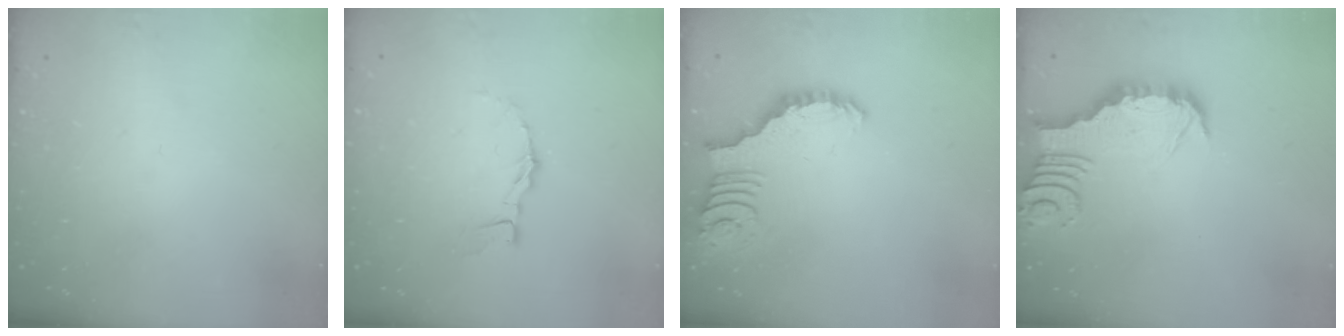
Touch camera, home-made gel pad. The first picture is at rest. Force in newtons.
{"total": 3.5, "press": 3.5, "slide": 0.2}
{"total": 2.6, "press": 2.6, "slide": 0.5}
{"total": 3.6, "press": 3.6, "slide": 0.2}